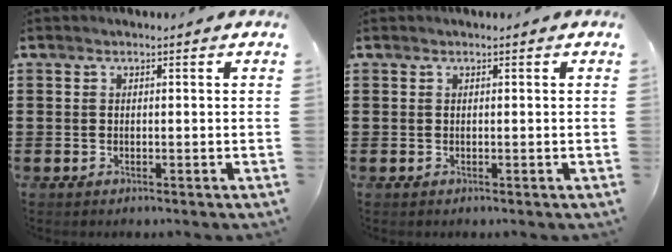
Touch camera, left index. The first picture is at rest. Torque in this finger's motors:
{"motor_torque": [1.01, -1.11, 0.37, 0.11]}